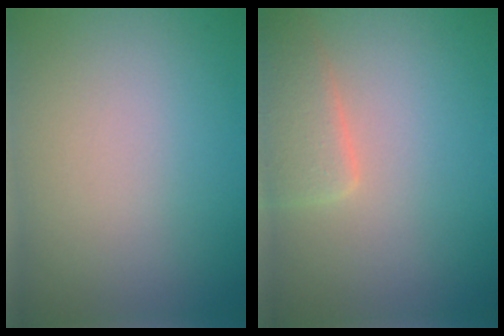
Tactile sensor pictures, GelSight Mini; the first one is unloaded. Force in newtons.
{"total": 2.9, "press": 2.9, "slide": 0.3}